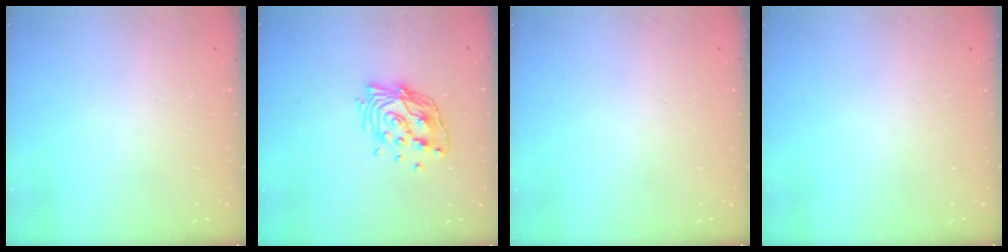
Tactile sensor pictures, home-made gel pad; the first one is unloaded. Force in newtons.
{"total": 13.1, "press": 13.1, "slide": 1.2}
{"total": 0.0}
{"total": 0.0}